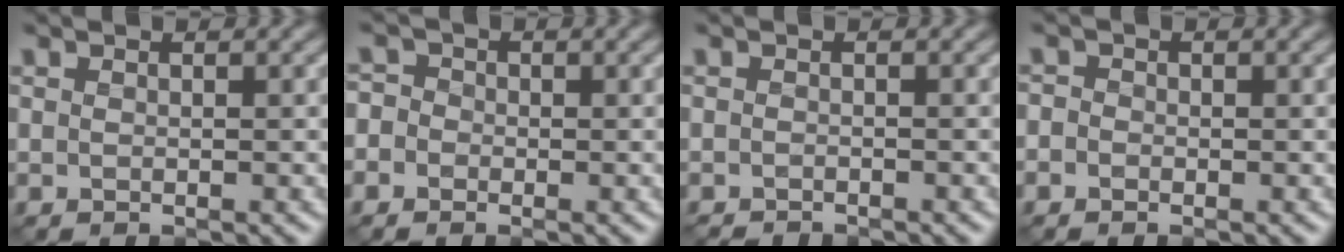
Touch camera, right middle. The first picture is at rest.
{"total": 2.8, "force": [-0.8, 2.6, 0.8], "torque": [0.003, 0.016, -0.047]}
{"total": 1.1, "force": [-1.1, -0.1, -0.1], "torque": [0.001, -0.006, -0.021]}
{"total": 1.2, "force": [-0.5, 1.0, 0.4], "torque": [0.003, 0.000, -0.016]}